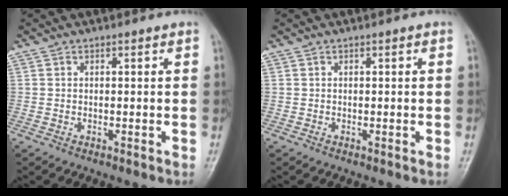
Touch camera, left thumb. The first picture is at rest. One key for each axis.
{"total": 0.0}